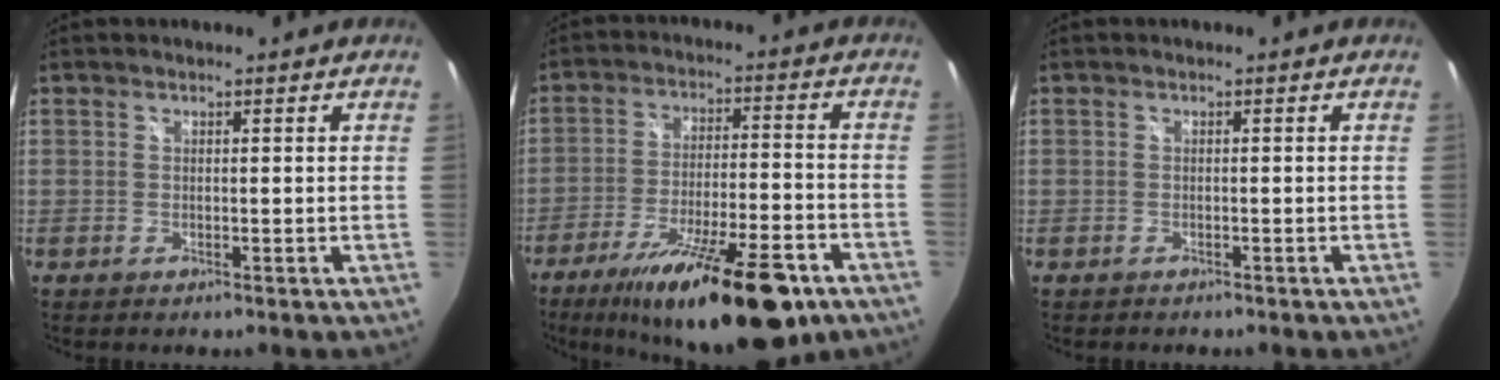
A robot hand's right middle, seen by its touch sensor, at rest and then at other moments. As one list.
[{"total": 21.6, "force": [-14.3, 5.8, 15.1], "torque": [-0.250, -0.032, -0.214]}, {"total": 0.6, "force": [-0.4, 0.4, -0.2], "torque": [-0.001, 0.001, -0.008]}]